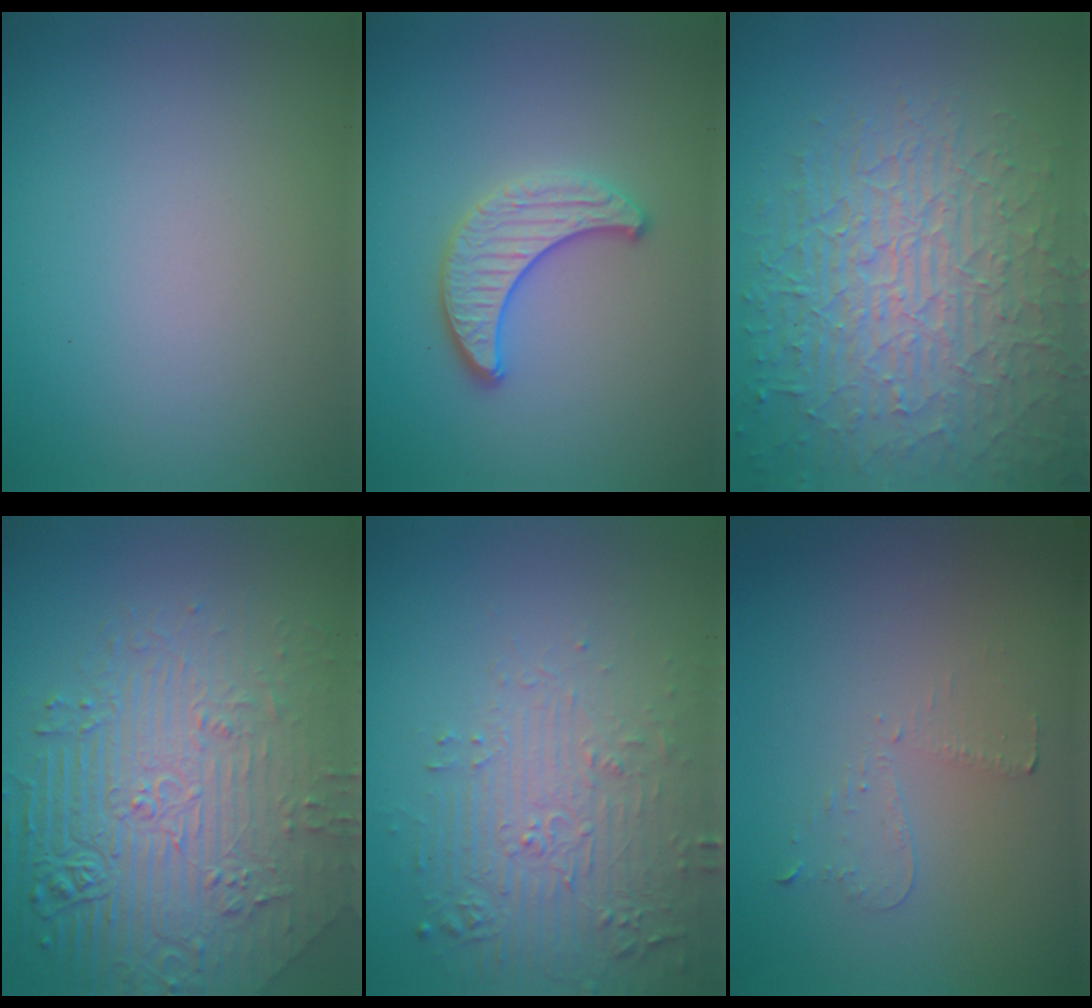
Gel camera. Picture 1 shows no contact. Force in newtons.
{"total": 3.3, "press": 3.1, "slide": 1.0}
{"total": 8.8, "press": 6.2, "slide": 6.2}
{"total": 8.5, "press": 6.1, "slide": 5.9}
{"total": 5.7, "press": 3.7, "slide": 4.4}
{"total": 0.9, "press": 0.8, "slide": 0.4}